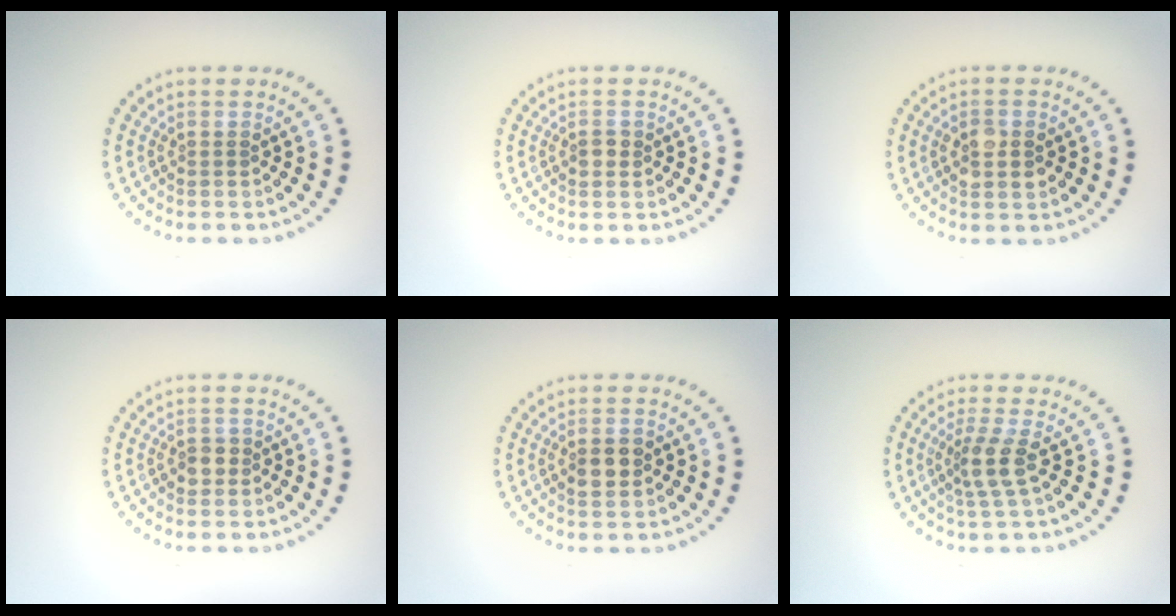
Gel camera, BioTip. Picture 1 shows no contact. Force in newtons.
{"total": 1.1, "press": 1.1, "slide": 0.0}
{"total": 2.8, "press": 2.8, "slide": 0.2}
{"total": 1.6, "press": 1.6, "slide": 0.4}
{"total": 2.1, "press": 2.1, "slide": 0.2}
{"total": 2.7, "press": 2.1, "slide": 1.7}